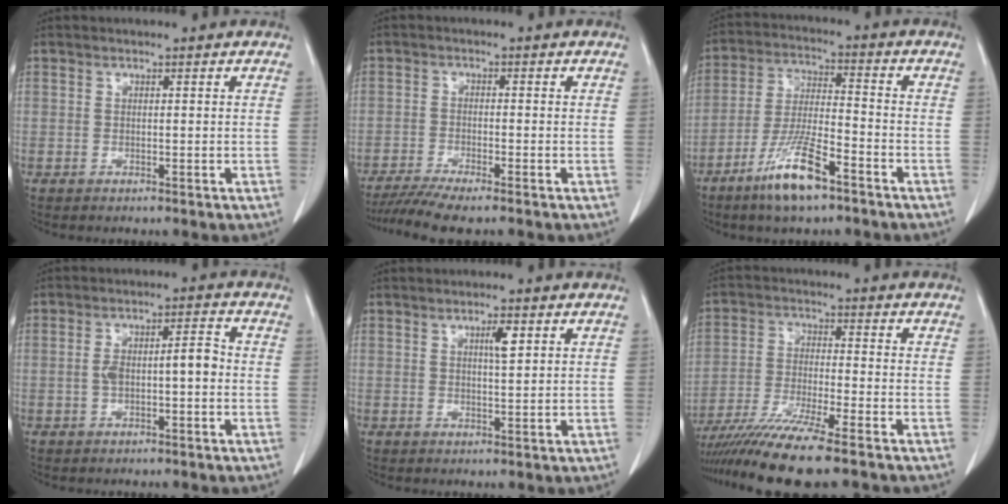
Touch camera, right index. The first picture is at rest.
{"total": 6.7, "force": [-5.6, -0.1, 3.7], "torque": [-0.058, -0.016, -0.094]}
{"total": 10.8, "force": [-6.8, 1.7, 8.2], "torque": [-0.165, -0.018, -0.128]}
{"total": 5.5, "force": [-0.6, 1.7, 5.2], "torque": [-0.098, 0.027, -0.006]}
{"total": 2.7, "force": [1.1, 0.4, 2.4], "torque": [-0.042, 0.000, 0.018]}
{"total": 12.3, "force": [-9.8, -0.7, 7.4], "torque": [-0.126, -0.034, -0.166]}